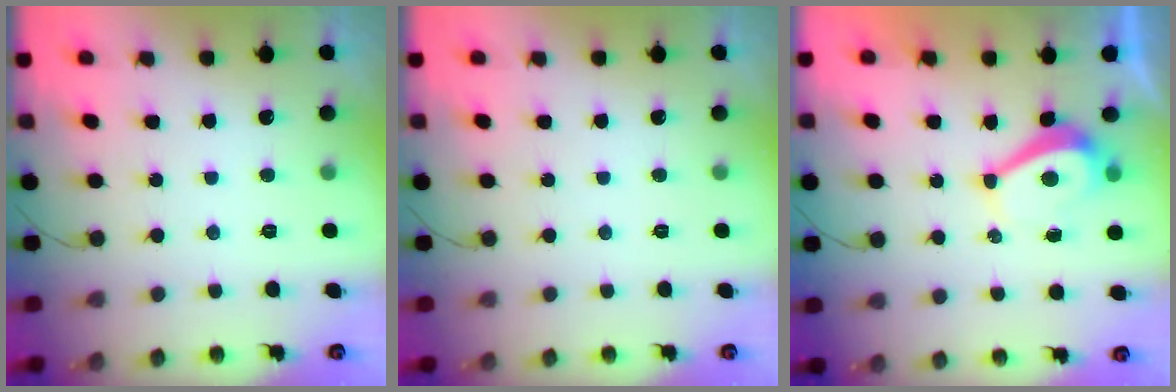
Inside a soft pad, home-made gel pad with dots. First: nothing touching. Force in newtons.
{"total": 0.0}
{"total": 4.6, "press": 4.5, "slide": 0.7}